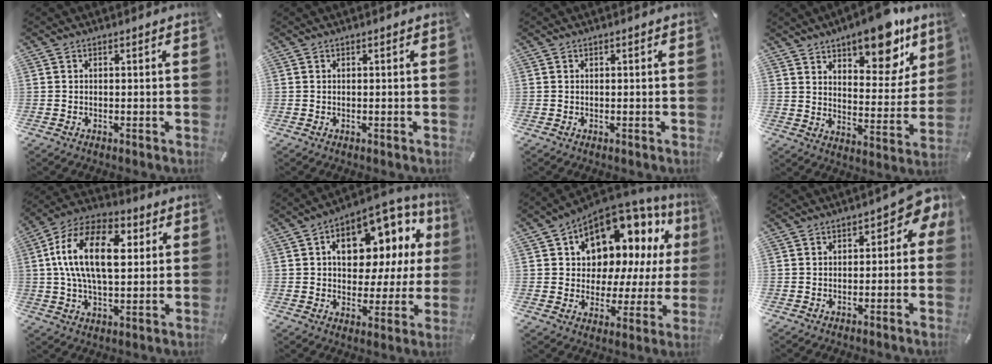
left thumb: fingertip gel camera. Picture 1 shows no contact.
{"total": 0.0}
{"total": 0.0}
{"total": 14.3, "force": [10.7, 5.9, 7.4], "torque": [-0.081, -0.078, 0.181]}
{"total": 18.5, "force": [3.6, 10.8, 14.6], "torque": [-0.293, 0.005, 0.054]}
{"total": 13.4, "force": [4.7, 9.1, 8.7], "torque": [-0.124, -0.034, 0.084]}
{"total": 12.7, "force": [8.3, 8.4, 4.9], "torque": [-0.072, -0.082, 0.144]}
{"total": 4.5, "force": [0.7, 2.9, 3.3], "torque": [-0.043, 0.000, 0.006]}